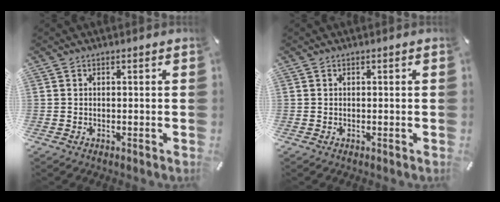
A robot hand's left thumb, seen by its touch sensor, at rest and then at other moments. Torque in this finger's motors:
{"motor_torque": [0.00, 0.00, 0.00, 0.00, 0.00]}